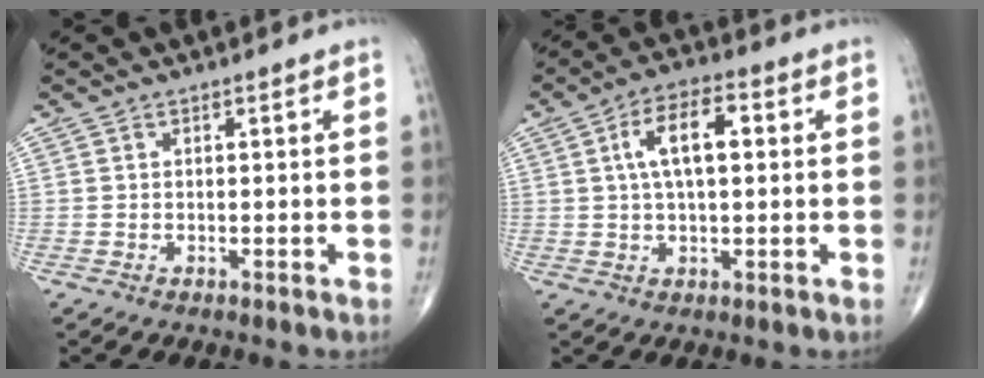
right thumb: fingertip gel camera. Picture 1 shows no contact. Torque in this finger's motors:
{"motor_torque": [1.31, 3.70, 0.66, 0.03, 0.07]}